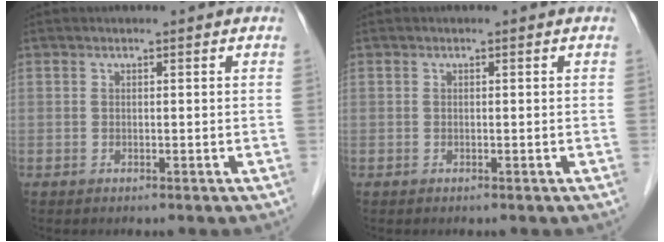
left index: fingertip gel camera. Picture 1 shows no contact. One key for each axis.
{"total": 0.0}